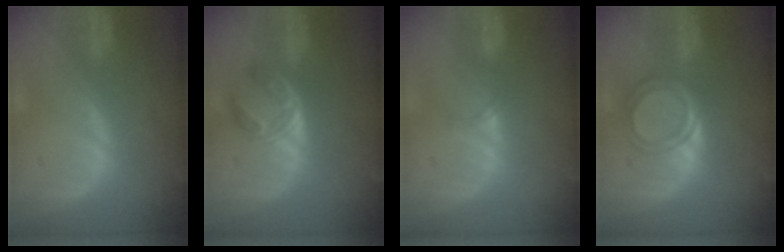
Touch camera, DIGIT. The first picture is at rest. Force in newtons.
{"total": 5.9, "press": 5.0, "slide": 3.2}
{"total": 1.9, "press": 1.5, "slide": 1.2}
{"total": 5.3, "press": 4.9, "slide": 2.0}